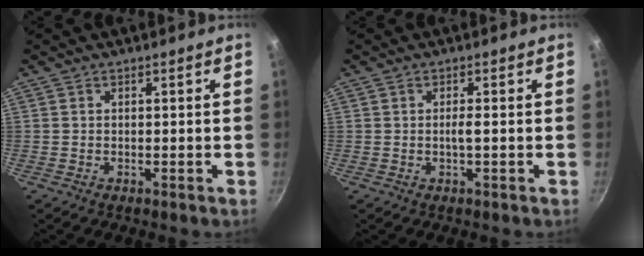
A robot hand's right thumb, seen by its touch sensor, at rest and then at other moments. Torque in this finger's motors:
{"motor_torque": [0.06, -0.28, 0.50, -0.20, 0.00]}